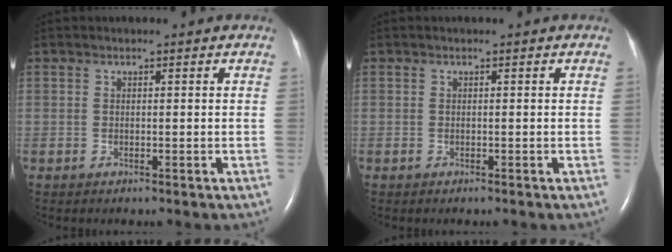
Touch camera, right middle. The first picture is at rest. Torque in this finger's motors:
{"motor_torque": [-0.04, 0.04, 0.02, 0.00]}